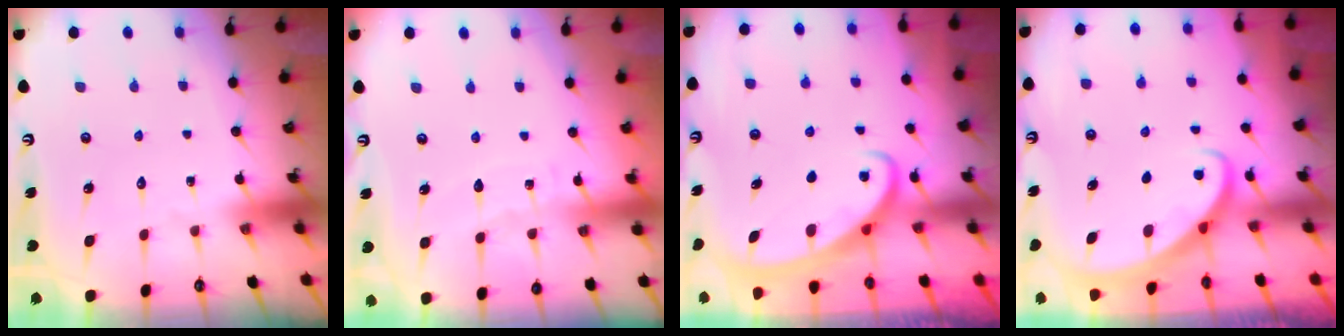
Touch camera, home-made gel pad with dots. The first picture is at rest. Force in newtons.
{"total": 4.3, "press": 4.3, "slide": 0.3}
{"total": 2.6, "press": 2.6, "slide": 0.3}
{"total": 2.7, "press": 2.7, "slide": 0.2}